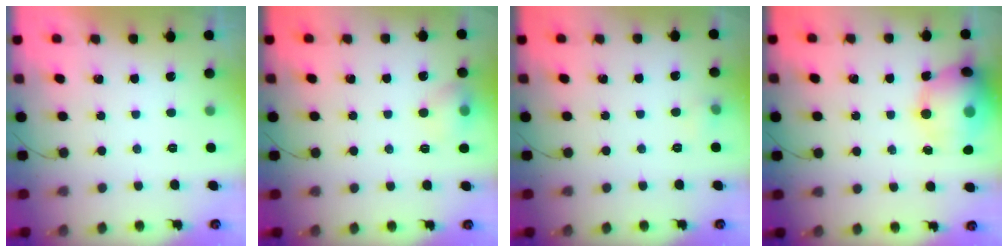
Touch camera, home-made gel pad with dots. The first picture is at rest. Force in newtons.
{"total": 7.3, "press": 7.2, "slide": 1.1}
{"total": 7.9, "press": 4.1, "slide": 6.8}
{"total": 16.2, "press": 15.9, "slide": 3.1}